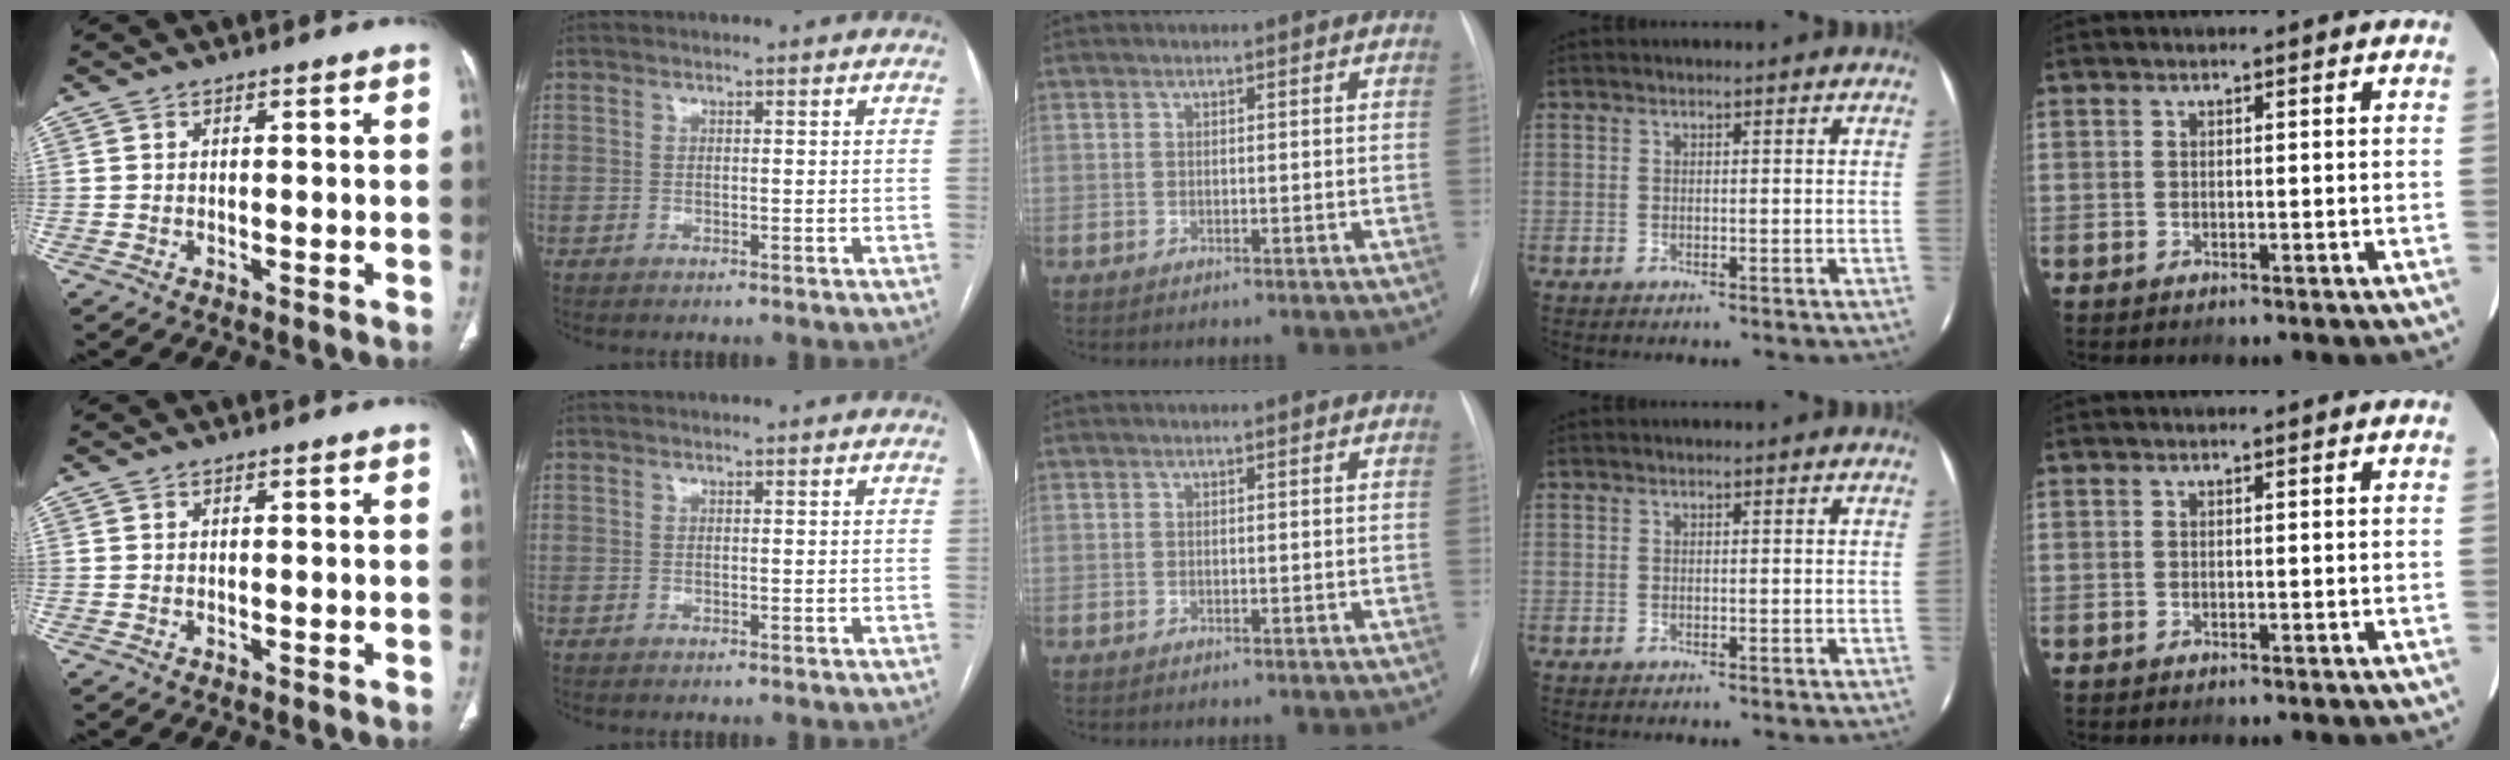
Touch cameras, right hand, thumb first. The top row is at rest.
{}